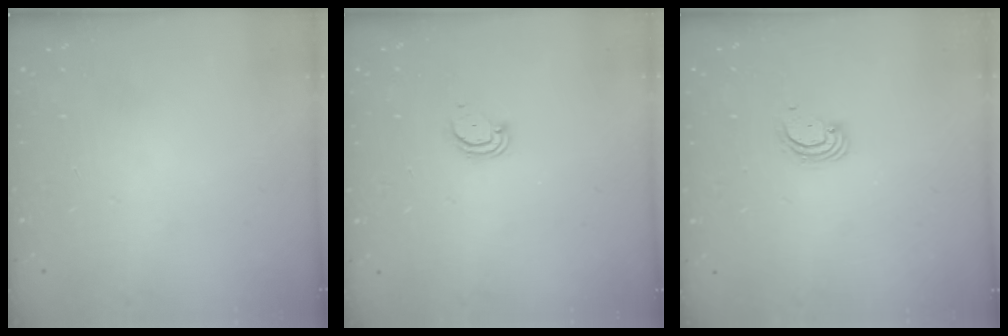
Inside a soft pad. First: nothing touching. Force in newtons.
{"total": 2.6, "press": 2.6, "slide": 0.2}
{"total": 3.0, "press": 3.0, "slide": 0.2}